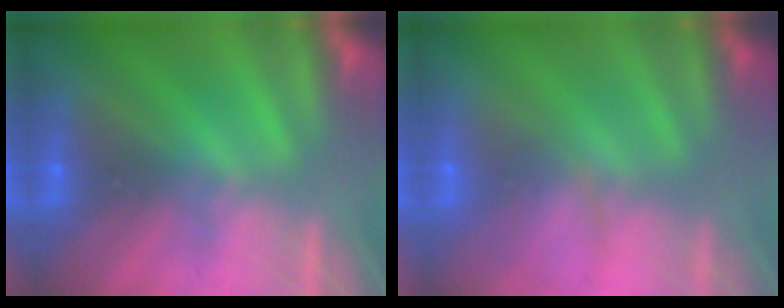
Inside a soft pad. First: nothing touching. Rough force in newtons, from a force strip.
{"total": 3.6}